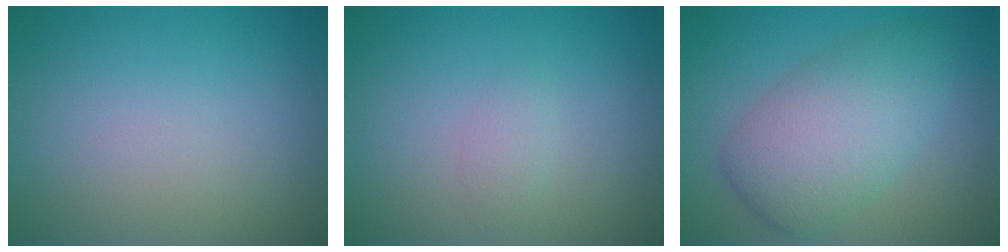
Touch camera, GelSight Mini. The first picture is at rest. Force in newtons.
{"total": 1.0, "press": 1.0, "slide": 0.1}
{"total": 6.4, "press": 6.4, "slide": 0.4}